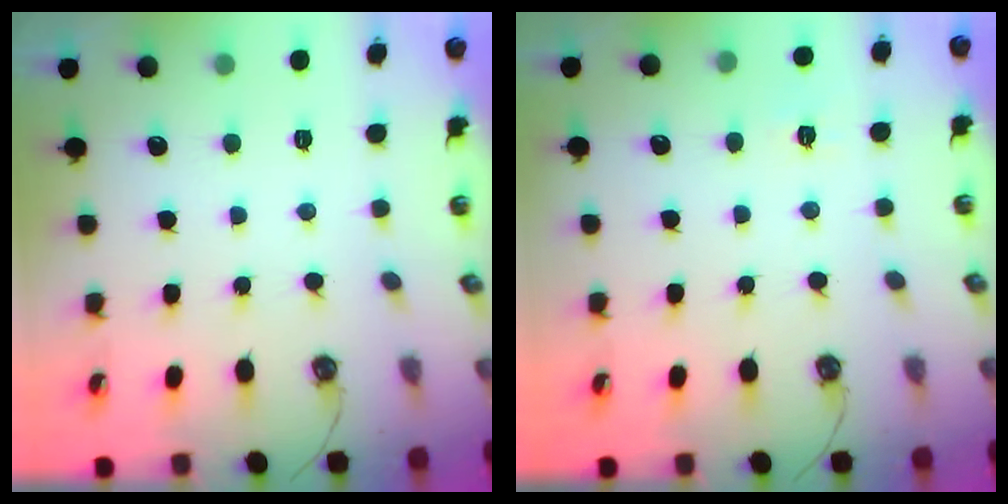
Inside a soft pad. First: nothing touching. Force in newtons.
{"total": 6.1, "press": 6.1, "slide": 0.7}